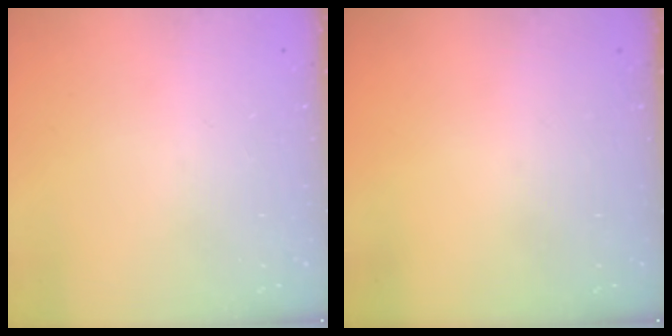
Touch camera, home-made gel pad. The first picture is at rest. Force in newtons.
{"total": 0.0}